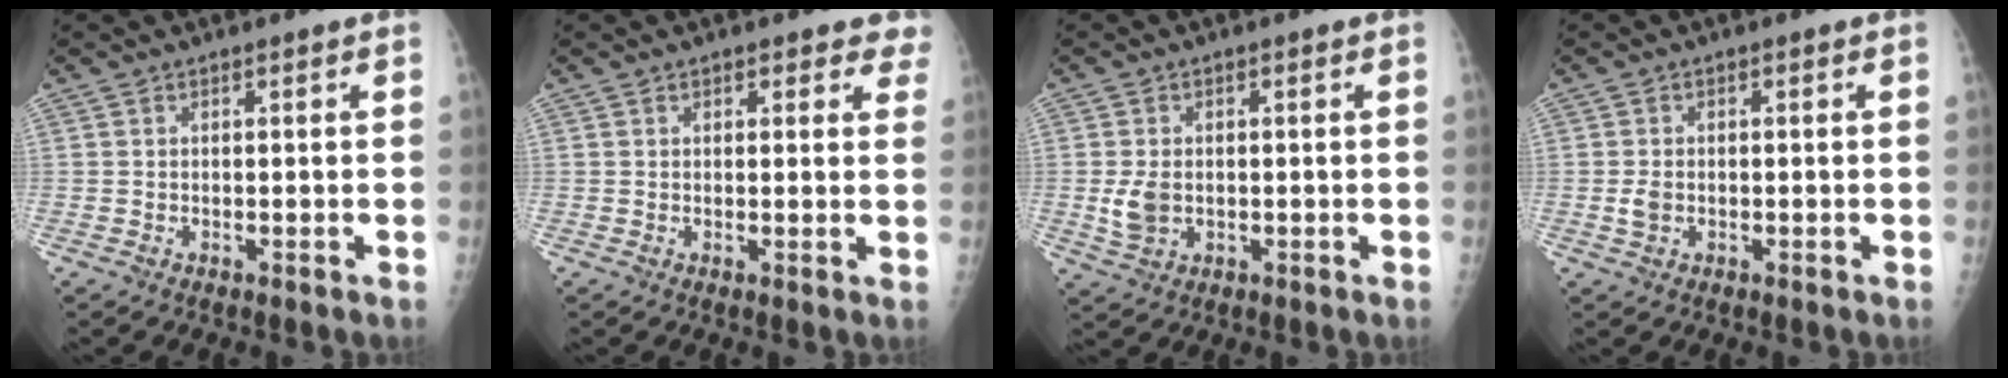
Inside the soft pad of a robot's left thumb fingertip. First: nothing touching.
{"total": 4.1, "force": [3.2, 2.2, 1.4], "torque": [0.026, -0.011, 0.028]}
{"total": 4.5, "force": [-0.4, 3.2, 3.1], "torque": [-0.060, -0.004, -0.001]}
{"total": 2.1, "force": [-0.4, 1.5, 1.4], "torque": [-0.030, 0.003, -0.007]}